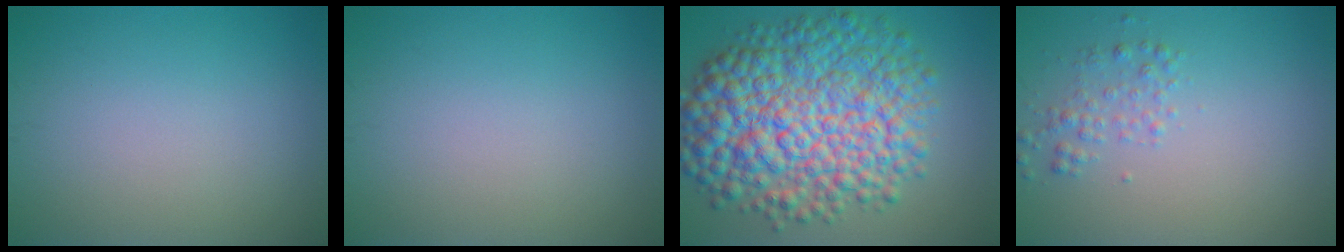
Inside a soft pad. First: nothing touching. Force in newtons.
{"total": 0.0}
{"total": 12.5, "press": 12.5, "slide": 0.1}
{"total": 1.6, "press": 1.6, "slide": 0.0}